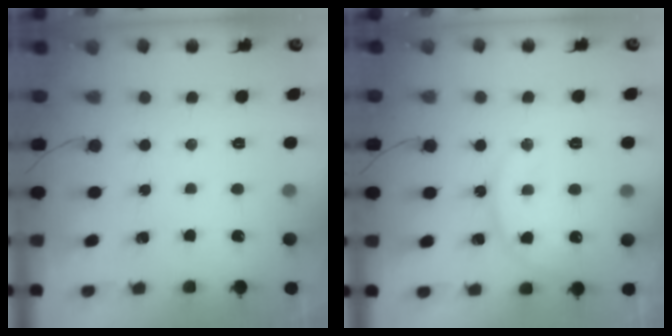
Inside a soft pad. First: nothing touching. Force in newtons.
{"total": 12.1, "press": 12.1, "slide": 0.8}